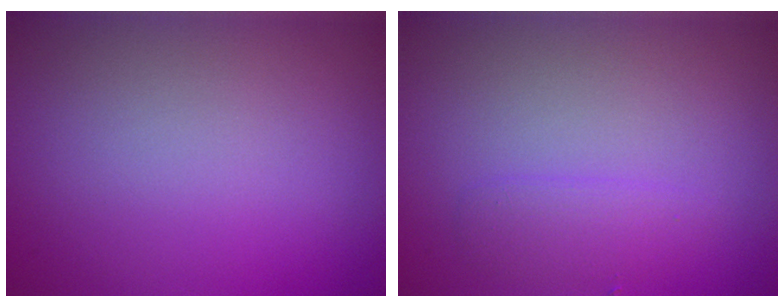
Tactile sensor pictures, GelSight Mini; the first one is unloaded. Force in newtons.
{"total": 1.7, "press": 1.7, "slide": 0.2}